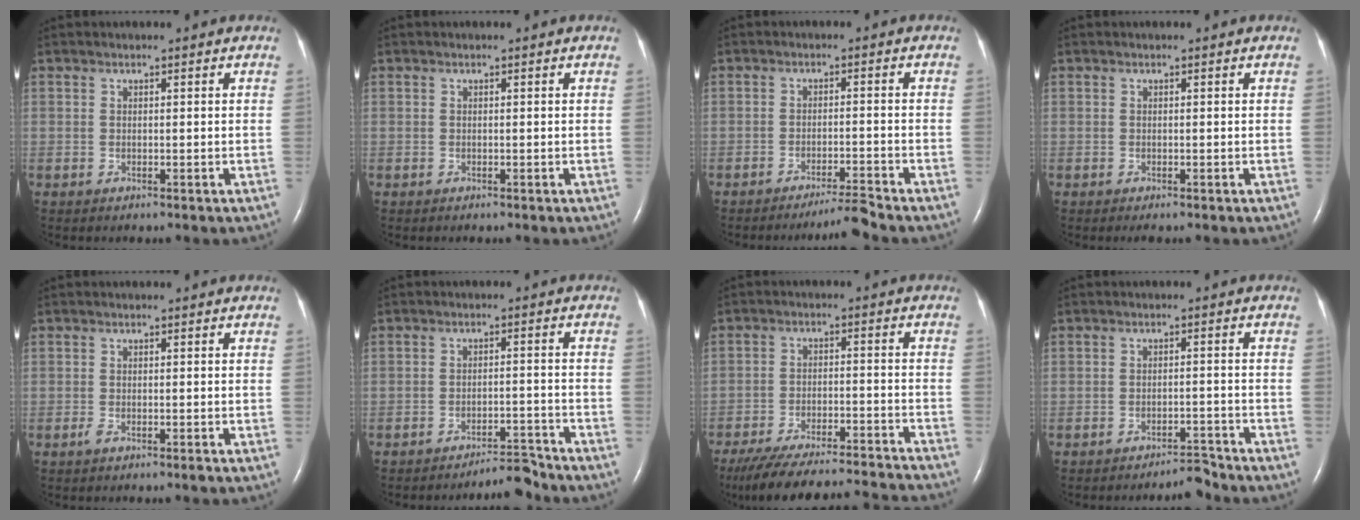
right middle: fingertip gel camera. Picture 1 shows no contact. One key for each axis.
{"total": 0.0}
{"total": 3.8, "fx": -3.4, "fy": -1.5, "fz": 0.8, "tx": -0.013, "ty": -0.016, "tz": -0.058}
{"total": 0.5, "fx": -0.4, "fy": 0.0, "fz": 0.3, "tx": -0.007, "ty": -0.002, "tz": -0.006}
{"total": 1.2, "fx": -0.8, "fy": 0.0, "fz": 0.9, "tx": -0.021, "ty": -0.003, "tz": -0.018}
{"total": 4.0, "fx": -4.0, "fy": -0.2, "fz": 0.3, "tx": 0.000, "ty": -0.005, "tz": -0.063}
{"total": 21.0, "fx": -19.5, "fy": 1.3, "fz": 7.7, "tx": -0.131, "ty": -0.026, "tz": -0.279}
{"total": 2.8, "fx": -2.8, "fy": 0.0, "fz": 0.3, "tx": 0.000, "ty": -0.011, "tz": -0.043}